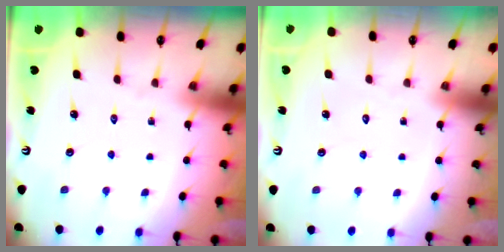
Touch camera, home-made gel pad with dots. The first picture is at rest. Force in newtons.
{"total": 1.6, "press": 1.6, "slide": 0.1}